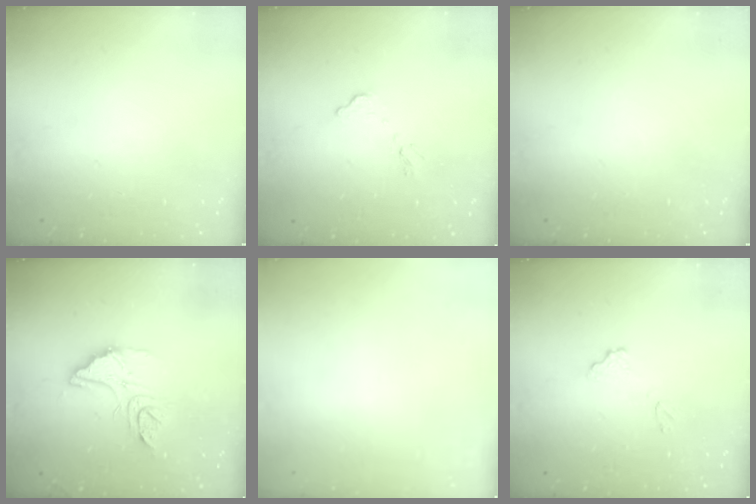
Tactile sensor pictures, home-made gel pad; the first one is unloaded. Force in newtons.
{"total": 8.8, "press": 8.8, "slide": 0.2}
{"total": 0.0}
{"total": 13.2, "press": 13.1, "slide": 1.3}
{"total": 3.4, "press": 3.2, "slide": 1.3}
{"total": 8.4, "press": 8.4, "slide": 0.5}